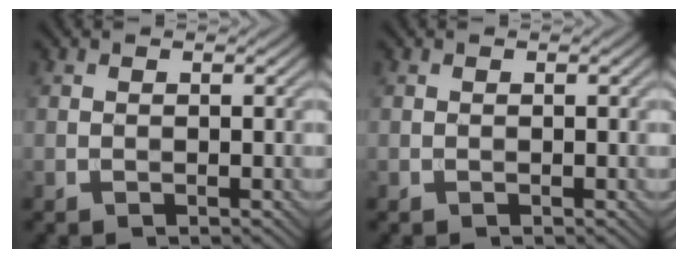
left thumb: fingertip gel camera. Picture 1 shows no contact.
{"total": 0.0}